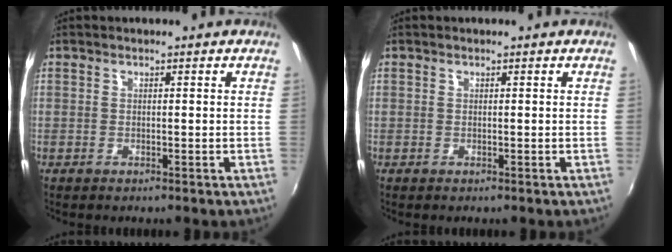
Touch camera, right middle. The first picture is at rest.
{"total": 0.0}